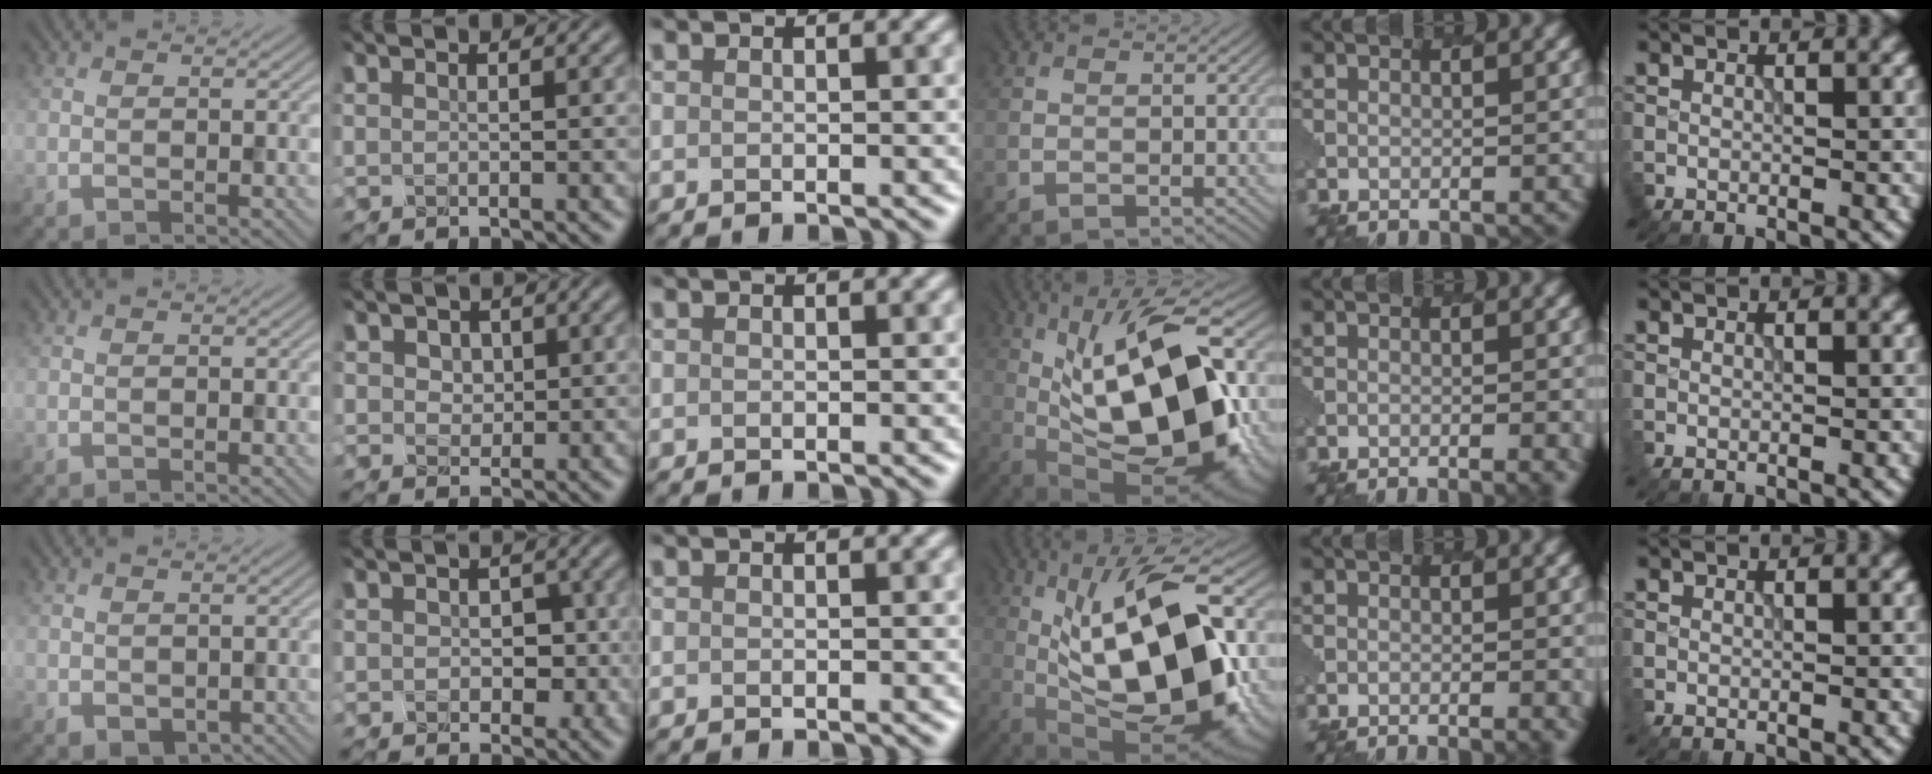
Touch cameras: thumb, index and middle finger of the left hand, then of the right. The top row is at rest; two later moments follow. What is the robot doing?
{"motion": "dispense", "object": "toothpaste"}